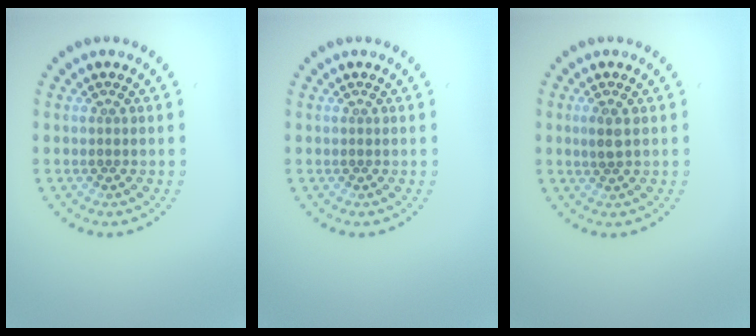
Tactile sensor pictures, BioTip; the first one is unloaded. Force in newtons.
{"total": 0.0}
{"total": 1.4, "press": 1.3, "slide": 0.5}